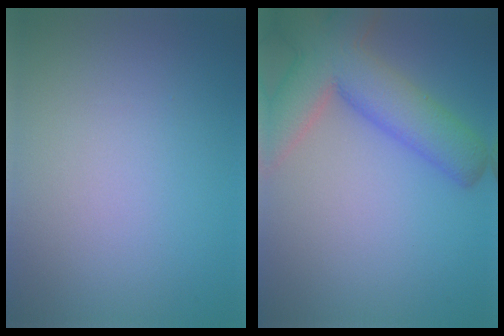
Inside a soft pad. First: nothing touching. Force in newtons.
{"total": 8.2, "press": 8.2, "slide": 0.5}